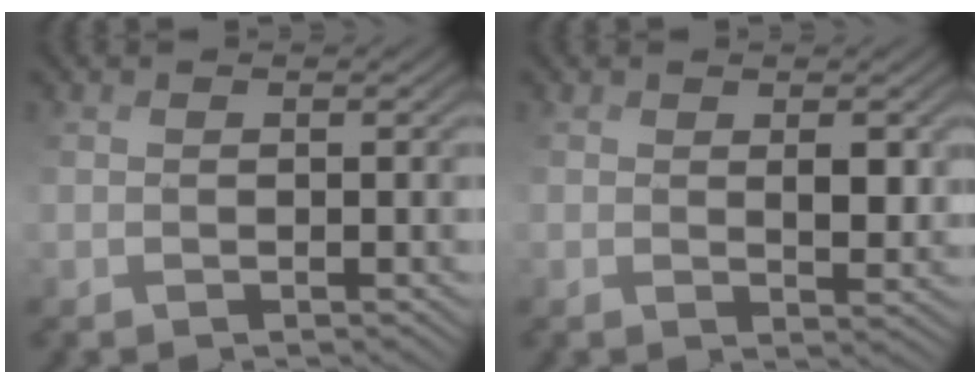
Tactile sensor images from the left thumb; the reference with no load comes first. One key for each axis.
{"total": 3.6, "fx": 1.3, "fy": 1.9, "fz": 2.8, "tx": -0.059, "ty": -0.002, "tz": 0.030}